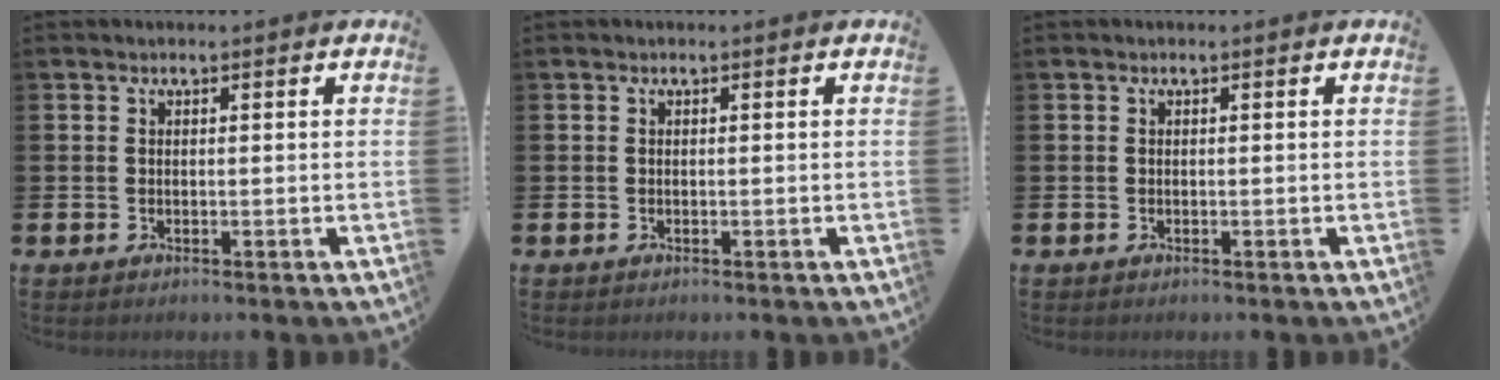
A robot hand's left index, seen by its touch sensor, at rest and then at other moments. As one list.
[{"total": 0.0}, {"total": 0.0}]